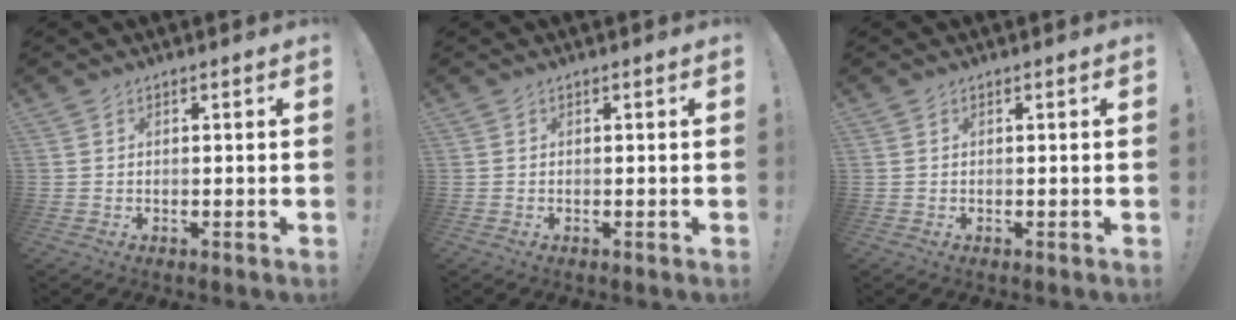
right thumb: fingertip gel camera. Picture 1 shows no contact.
{"total": 0.0}
{"total": 0.0}